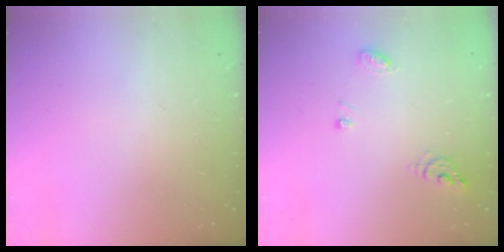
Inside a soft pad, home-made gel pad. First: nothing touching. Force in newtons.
{"total": 7.7, "press": 7.7, "slide": 0.6}